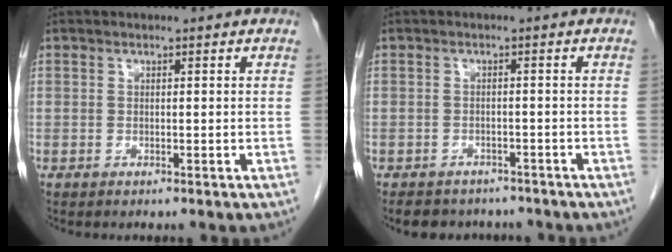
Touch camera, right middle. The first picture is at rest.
{"total": 7.0, "force": [-6.0, 3.2, 1.5], "torque": [-0.020, 0.003, -0.073]}